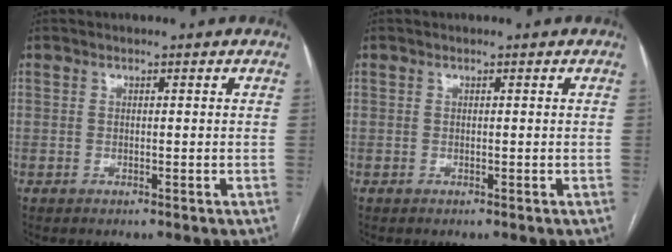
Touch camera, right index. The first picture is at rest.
{"total": 0.0}